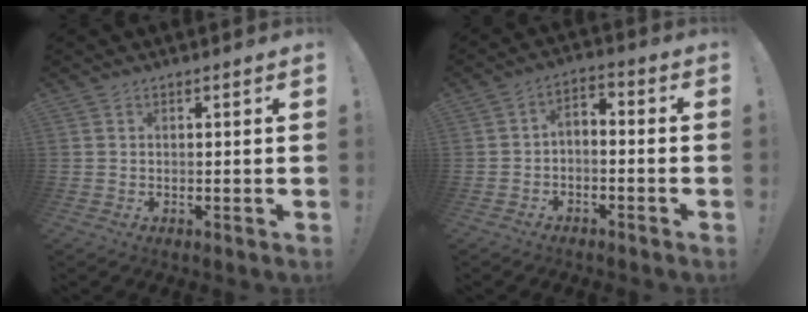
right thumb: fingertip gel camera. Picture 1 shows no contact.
{"total": 4.2, "force": [-3.6, 1.7, 1.5], "torque": [-0.025, 0.014, -0.069]}